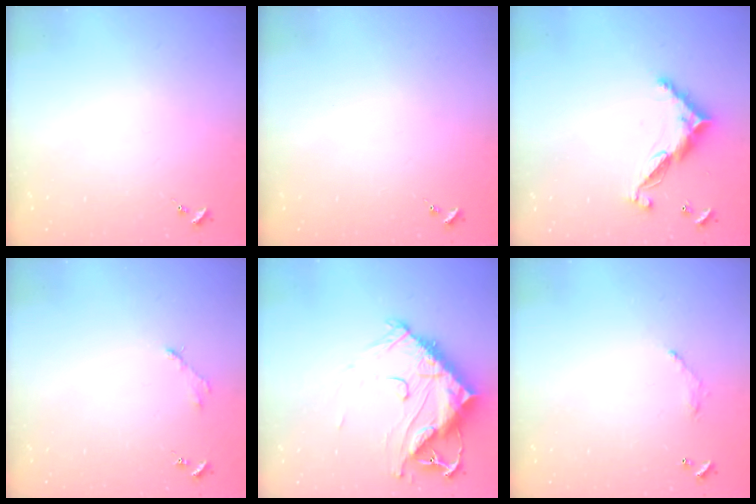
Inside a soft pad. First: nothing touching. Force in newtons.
{"total": 0.0}
{"total": 11.3, "press": 11.3, "slide": 0.3}
{"total": 2.8, "press": 2.8, "slide": 0.4}
{"total": 18.8, "press": 18.7, "slide": 1.7}
{"total": 6.2, "press": 6.2, "slide": 0.4}